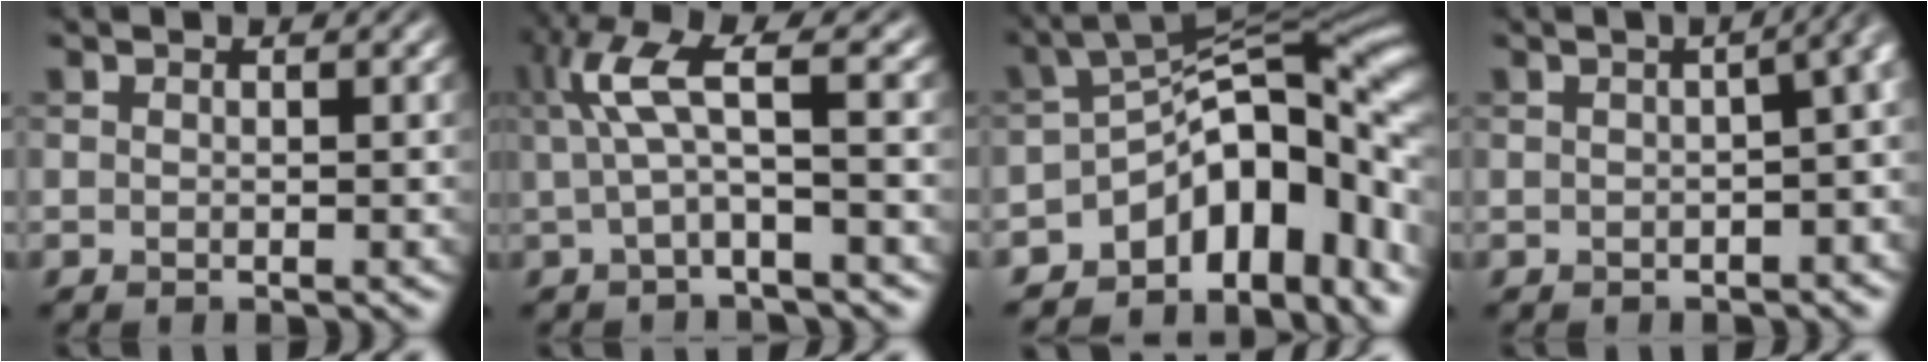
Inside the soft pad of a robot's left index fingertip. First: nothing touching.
{"total": 4.6, "force": [0.8, 0.7, 4.5], "torque": [-0.099, 0.011, 0.014]}
{"total": 13.5, "force": [-5.6, 7.4, 9.9], "torque": [-0.125, 0.005, -0.089]}
{"total": 8.8, "force": [-0.2, 4.4, 7.7], "torque": [-0.015, 0.022, -0.014]}